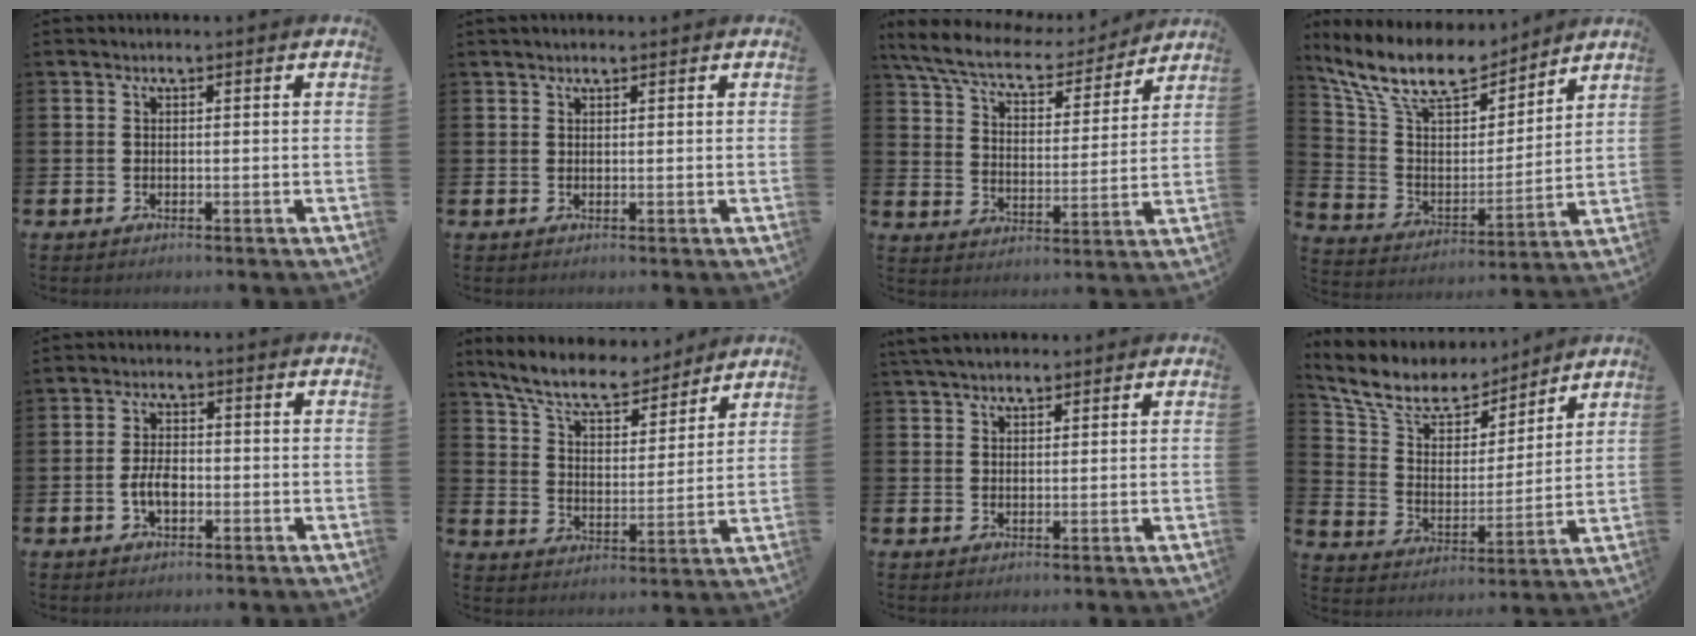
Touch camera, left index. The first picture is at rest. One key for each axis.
{"total": 1.2, "fx": 1.1, "fy": 0.3, "fz": 0.4, "tx": -0.006, "ty": 0.002, "tz": 0.020}
{"total": 8.2, "fx": 7.3, "fy": 2.1, "fz": 3.1, "tx": -0.100, "ty": -0.044, "tz": 0.125}
{"total": 12.3, "fx": 10.5, "fy": 4.4, "fz": 4.6, "tx": -0.139, "ty": -0.059, "tz": 0.187}
{"total": 3.4, "fx": -0.7, "fy": 1.9, "fz": 2.8, "tx": -0.050, "ty": -0.002, "tz": -0.017}
{"total": 9.0, "fx": 8.2, "fy": 2.2, "fz": 2.9, "tx": -0.089, "ty": -0.048, "tz": 0.147}
{"total": 3.4, "fx": 3.1, "fy": 1.0, "fz": 1.1, "tx": -0.018, "ty": -0.007, "tz": 0.056}
{"total": 10.1, "fx": 8.7, "fy": 4.3, "fz": 2.8, "tx": -0.101, "ty": -0.054, "tz": 0.157}